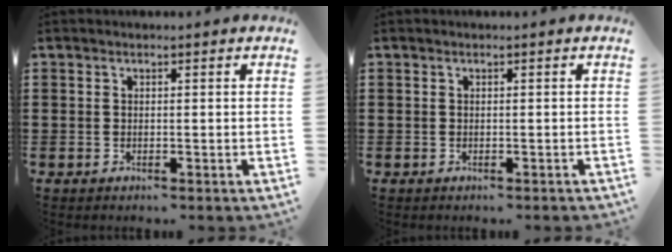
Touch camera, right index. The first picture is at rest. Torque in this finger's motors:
{"motor_torque": [-0.29, 0.15, -0.02, -0.02]}